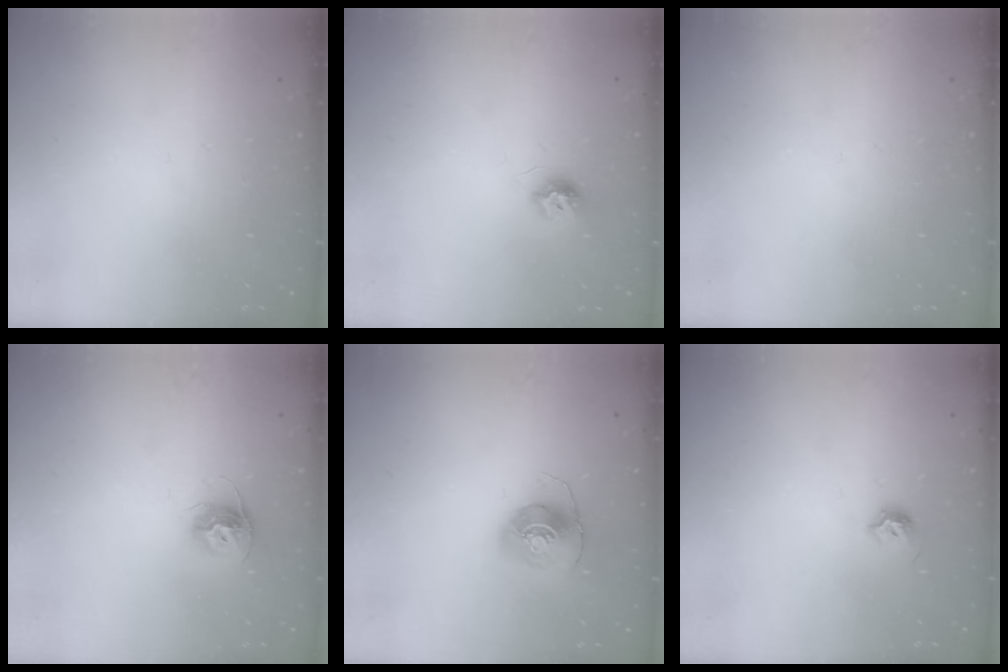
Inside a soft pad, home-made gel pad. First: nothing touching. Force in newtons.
{"total": 7.6, "press": 7.6, "slide": 0.2}
{"total": 0.0}
{"total": 10.3, "press": 10.3, "slide": 0.8}
{"total": 8.8, "press": 8.8, "slide": 0.1}
{"total": 5.9, "press": 5.8, "slide": 0.9}